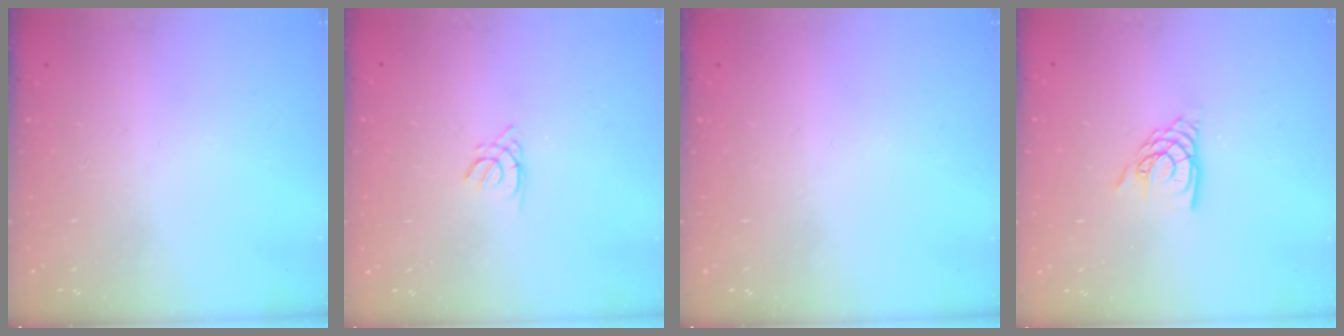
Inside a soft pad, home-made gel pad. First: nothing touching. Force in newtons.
{"total": 1.7, "press": 1.7, "slide": 0.3}
{"total": 0.0}
{"total": 7.9, "press": 7.9, "slide": 0.6}